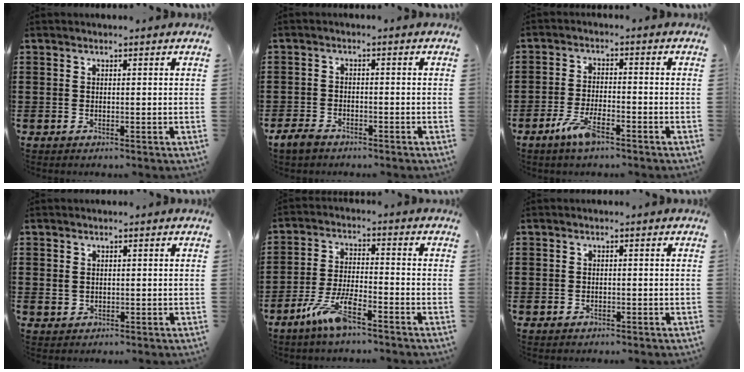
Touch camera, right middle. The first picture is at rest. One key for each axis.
{"total": 2.7, "fx": -2.2, "fy": 1.2, "fz": 1.1, "tx": -0.035, "ty": 0.002, "tz": -0.048}
{"total": 5.4, "fx": -3.4, "fy": 1.6, "fz": 3.9, "tx": -0.087, "ty": -0.001, "tz": -0.067}
{"total": 1.1, "fx": 0.3, "fy": 1.1, "fz": 0.3, "tx": -0.009, "ty": 0.007, "tz": 0.005}
{"total": 8.0, "fx": -5.3, "fy": 1.3, "fz": 5.8, "tx": -0.131, "ty": -0.008, "tz": -0.102}
{"total": 1.0, "fx": -0.5, "fy": 0.8, "fz": 0.1, "tx": -0.003, "ty": 0.003, "tz": -0.013}